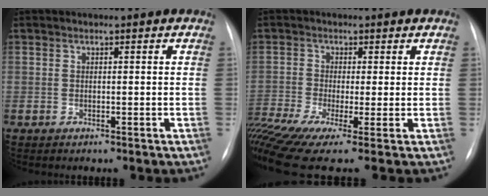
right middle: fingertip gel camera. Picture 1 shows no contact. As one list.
[{"total": 12.1, "force": [-7.8, 1.1, 9.2], "torque": [-0.203, -0.028, -0.136]}]